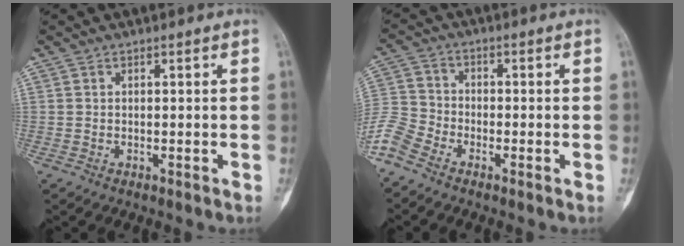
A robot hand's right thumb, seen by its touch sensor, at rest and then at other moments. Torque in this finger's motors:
{"motor_torque": [0.23, 0.20, 1.25, -1.22, 0.15]}